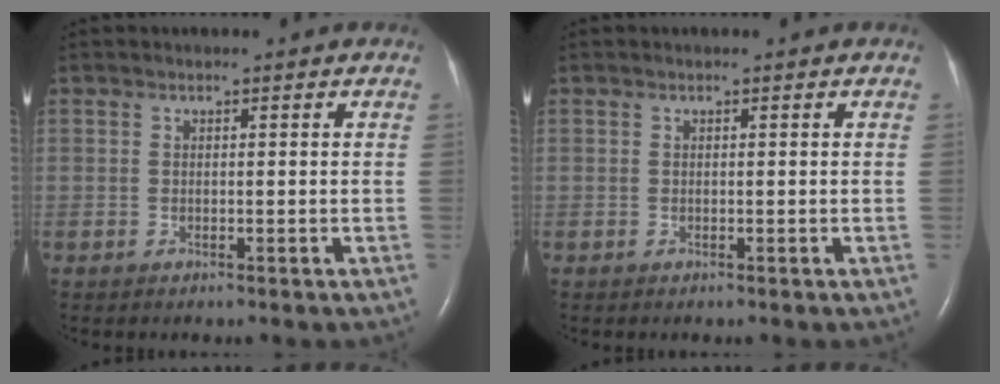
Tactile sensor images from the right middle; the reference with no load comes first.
{"total": 0.0}